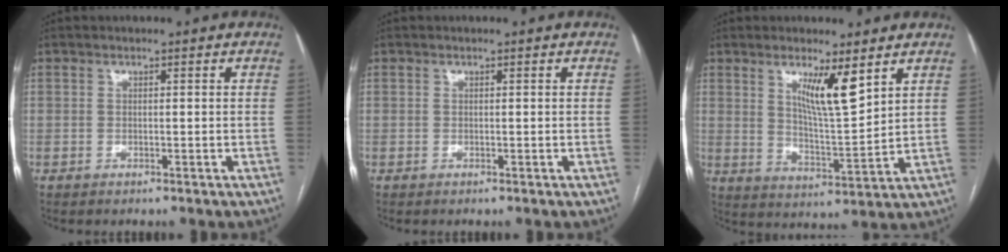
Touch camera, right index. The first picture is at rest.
{"total": 0.0}
{"total": 8.1, "force": [4.5, 0.8, 6.7], "torque": [-0.120, -0.017, 0.083]}